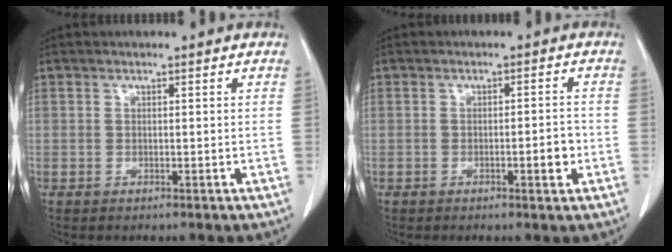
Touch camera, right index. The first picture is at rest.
{"total": 3.0, "force": [-0.9, 0.5, 2.8], "torque": [-0.038, 0.000, -0.012]}